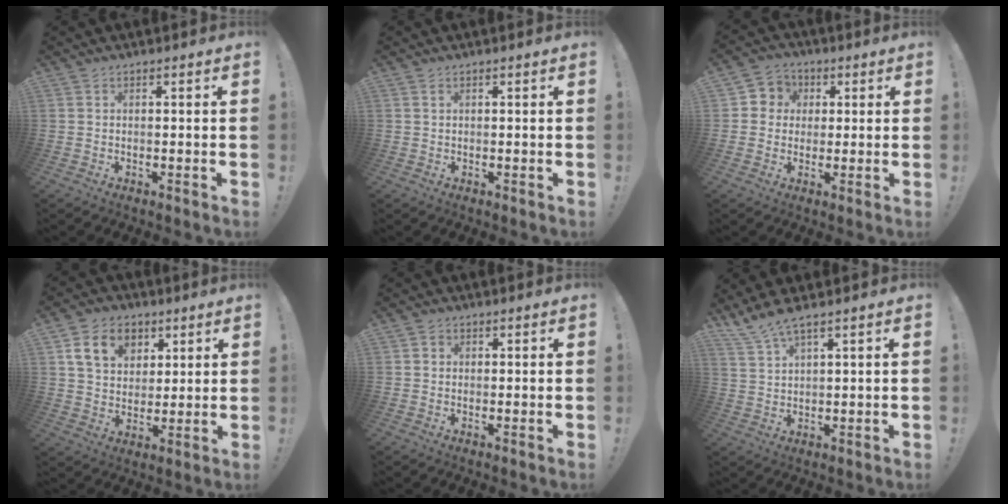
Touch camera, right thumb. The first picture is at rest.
{"total": 1.0, "force": [0.3, 0.9, 0.1], "torque": [0.004, -0.001, 0.003]}
{"total": 6.1, "force": [-0.1, 6.0, 1.3], "torque": [-0.020, 0.010, 0.002]}
{"total": 12.3, "force": [5.6, 9.2, 5.9], "torque": [-0.090, -0.015, 0.108]}
{"total": 1.2, "force": [0.2, 1.1, 0.2], "torque": [0.002, 0.001, 0.002]}
{"total": 5.4, "force": [4.4, 0.2, 3.2], "torque": [-0.073, -0.021, 0.081]}